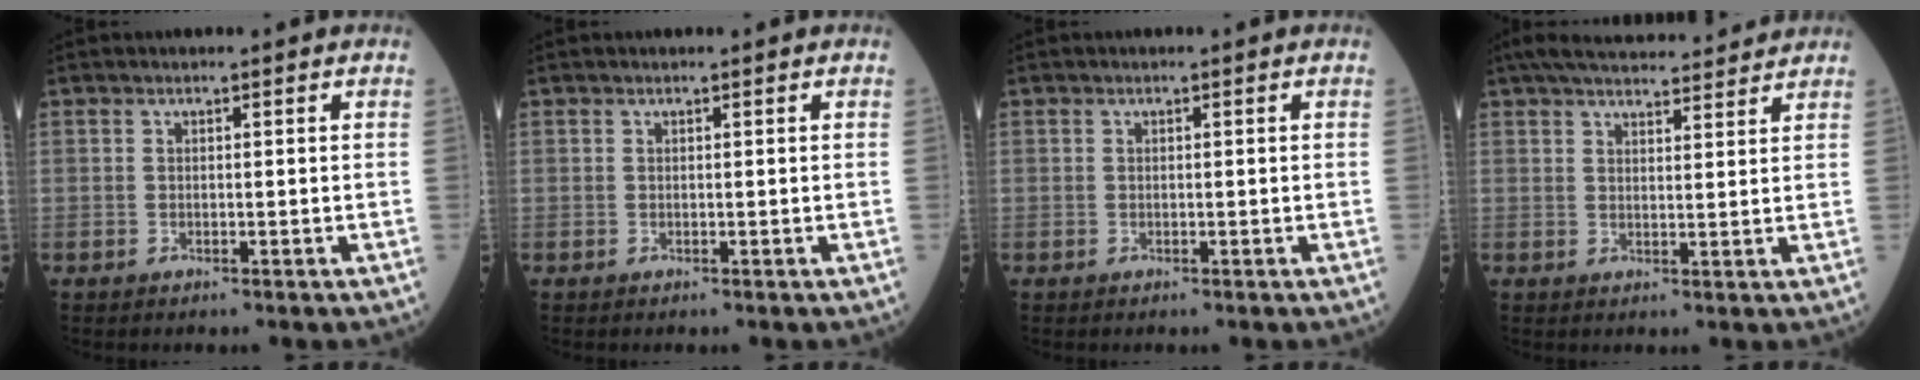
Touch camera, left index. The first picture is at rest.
{"total": 0.0}
{"total": 0.0}
{"total": 14.2, "force": [13.0, 2.2, 5.3], "torque": [-0.080, 0.036, 0.184]}